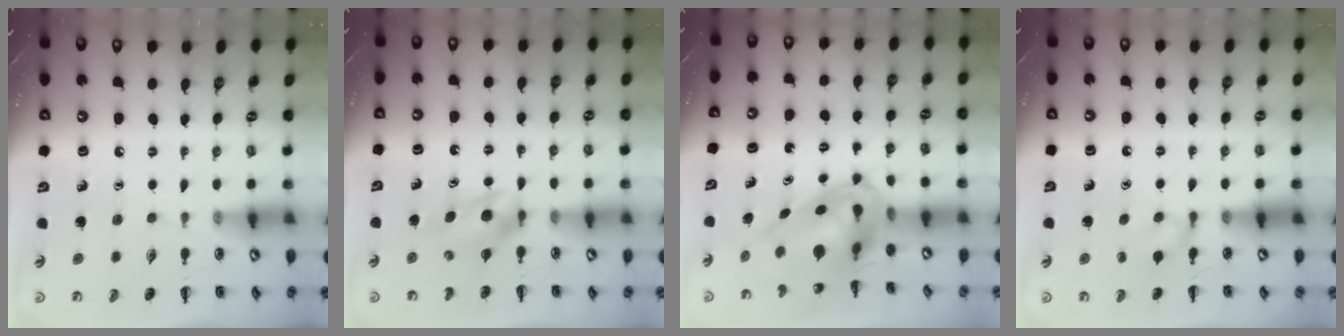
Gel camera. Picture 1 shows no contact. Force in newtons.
{"total": 3.9, "press": 3.7, "slide": 0.9}
{"total": 8.2, "press": 7.8, "slide": 2.4}
{"total": 3.6, "press": 3.3, "slide": 1.4}